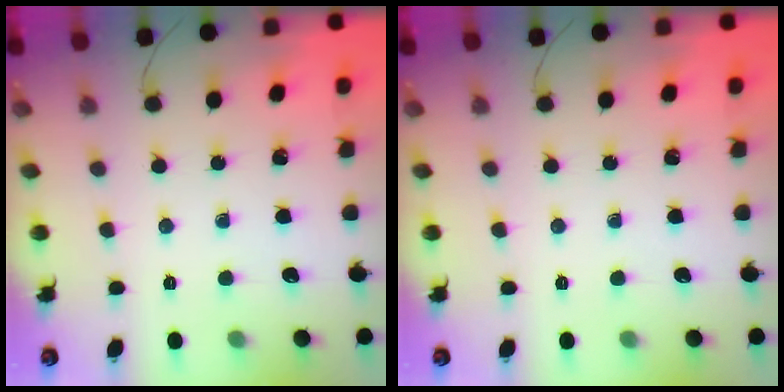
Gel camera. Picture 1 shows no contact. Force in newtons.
{"total": 0.0}